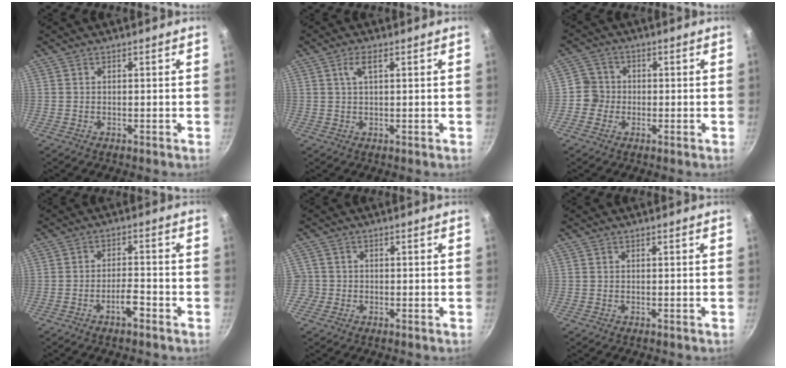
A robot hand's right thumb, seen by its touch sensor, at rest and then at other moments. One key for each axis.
{"total": 2.9, "fx": 1.2, "fy": 0.9, "fz": 2.5, "tx": -0.049, "ty": 0.003, "tz": 0.026}
{"total": 4.1, "fx": -0.7, "fy": 3.9, "fz": 0.7, "tx": 0.015, "ty": 0.012, "tz": -0.026}
{"total": 4.0, "fx": -2.4, "fy": 1.2, "fz": 3.0, "tx": -0.046, "ty": 0.026, "tz": -0.041}
{"total": 2.1, "fx": -0.5, "fy": 2.1, "fz": 0.1, "tx": 0.011, "ty": 0.013, "tz": -0.008}
{"total": 0.0}